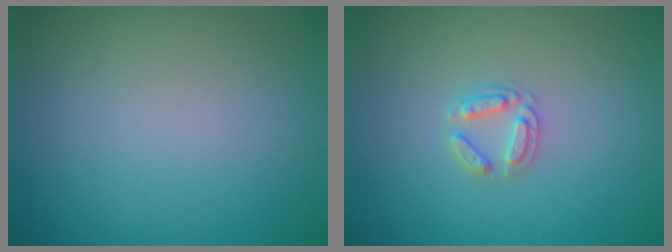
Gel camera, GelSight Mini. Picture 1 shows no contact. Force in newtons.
{"total": 1.9, "press": 1.9, "slide": 0.3}